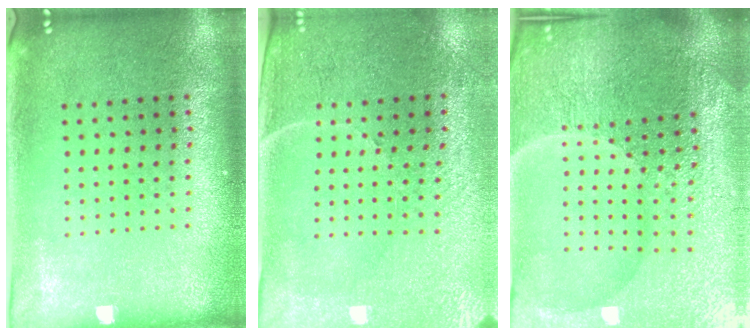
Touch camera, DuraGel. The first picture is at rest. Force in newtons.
{"total": 3.5, "press": 3.3, "slide": 1.1}
{"total": 5.9, "press": 5.4, "slide": 2.4}